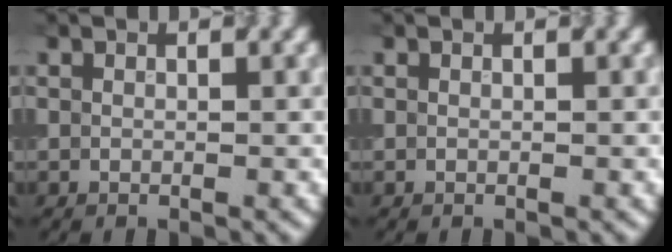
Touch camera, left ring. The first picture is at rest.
{"total": 0.0}